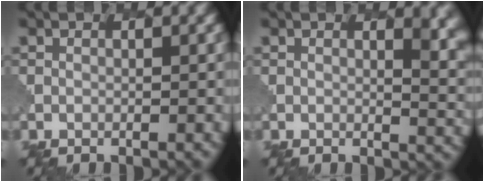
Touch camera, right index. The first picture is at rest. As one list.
[{"total": 6.1, "force": [2.2, 3.2, 4.7], "torque": [-0.013, 0.001, 0.028]}]